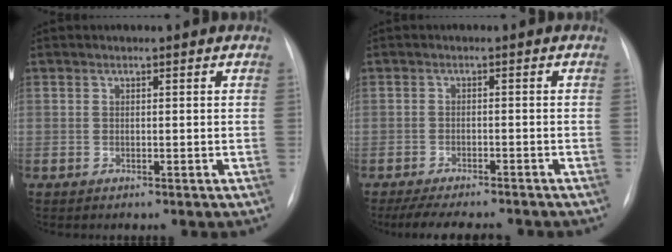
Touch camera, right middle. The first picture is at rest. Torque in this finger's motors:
{"motor_torque": [0.65, -0.67, 0.10, 0.05]}